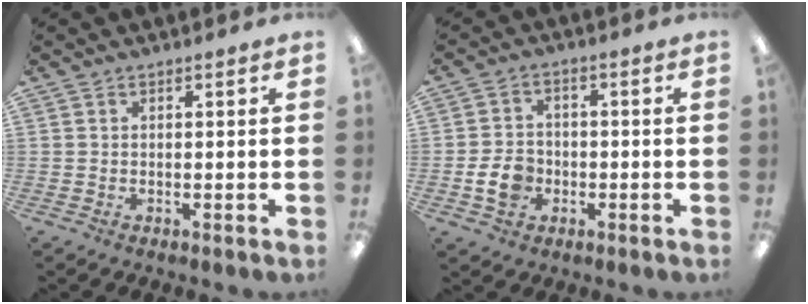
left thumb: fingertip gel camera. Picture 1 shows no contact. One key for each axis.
{"total": 6.7, "fx": -2.0, "fy": 5.1, "fz": 3.9, "tx": -0.083, "ty": 0.009, "tz": -0.034}